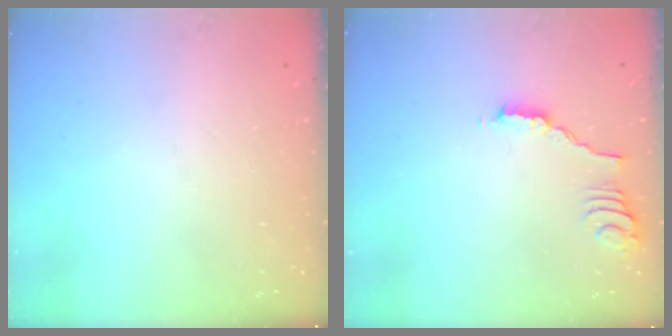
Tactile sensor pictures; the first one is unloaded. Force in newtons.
{"total": 2.0, "press": 2.0, "slide": 0.5}